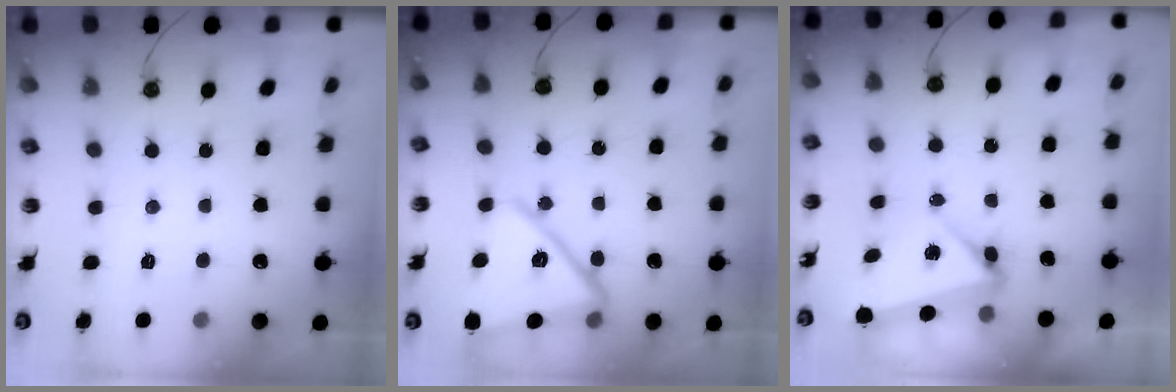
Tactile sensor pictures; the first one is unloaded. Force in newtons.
{"total": 18.7, "press": 18.4, "slide": 3.3}
{"total": 5.6, "press": 5.2, "slide": 1.9}